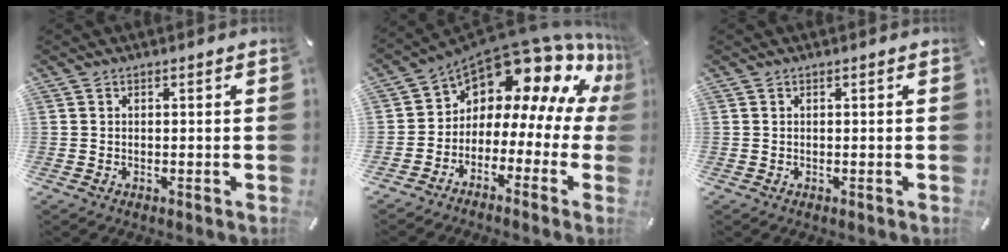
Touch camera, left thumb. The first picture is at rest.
{"total": 12.6, "force": [9.5, 5.9, 5.8], "torque": [-0.103, -0.098, 0.158]}
{"total": 0.0}